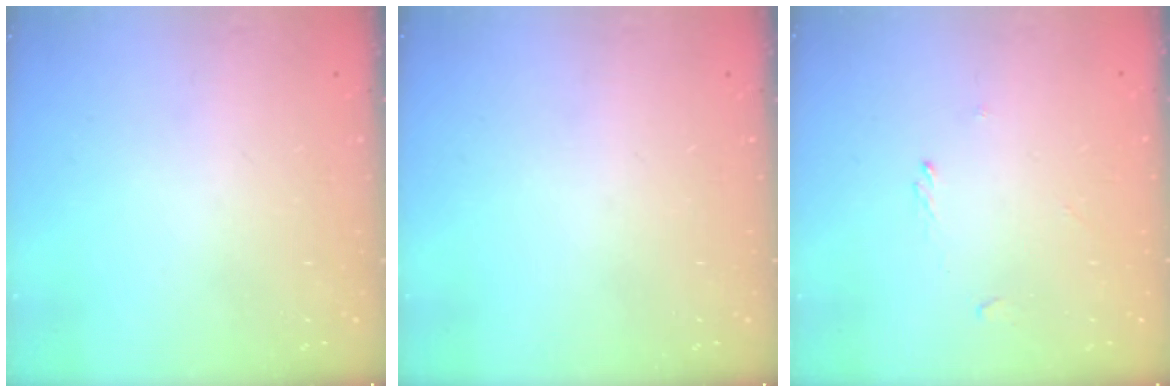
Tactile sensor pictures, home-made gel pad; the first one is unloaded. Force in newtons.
{"total": 0.0}
{"total": 0.6, "press": 0.3, "slide": 0.5}